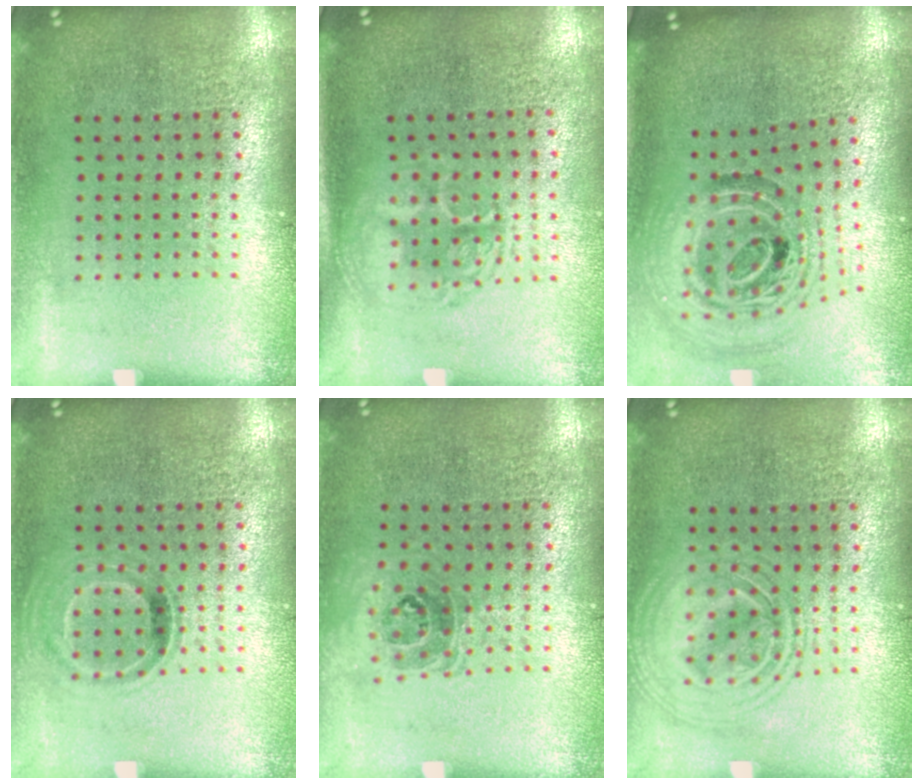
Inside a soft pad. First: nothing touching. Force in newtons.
{"total": 1.6, "press": 1.4, "slide": 0.8}
{"total": 1.8, "press": 1.5, "slide": 1.0}
{"total": 1.0, "press": 0.8, "slide": 0.5}
{"total": 1.0, "press": 0.9, "slide": 0.5}
{"total": 2.8, "press": 2.8, "slide": 0.3}